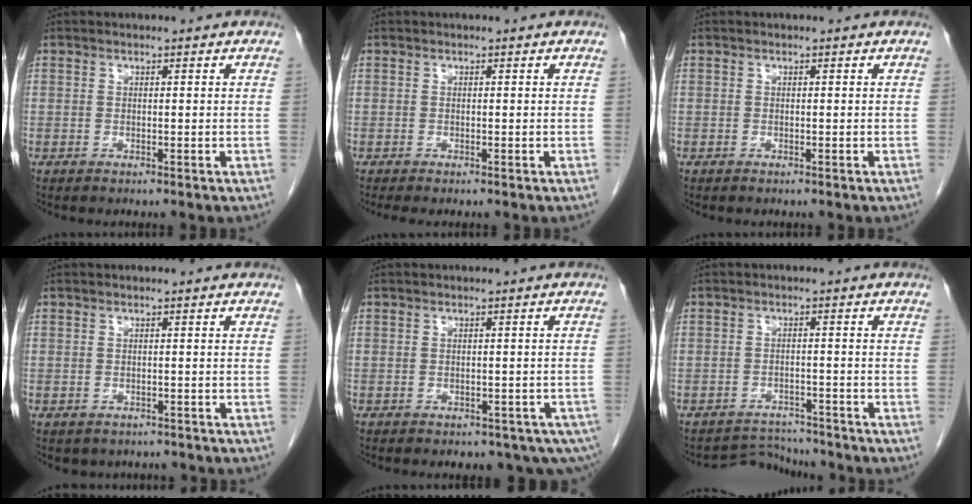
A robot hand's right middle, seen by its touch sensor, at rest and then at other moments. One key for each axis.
{"total": 0.8, "fx": -0.7, "fy": -0.1, "fz": 0.5, "tx": -0.007, "ty": -0.004, "tz": -0.009}
{"total": 0.0}
{"total": 3.1, "fx": -2.5, "fy": 1.7, "fz": 0.4, "tx": -0.008, "ty": 0.004, "tz": -0.029}
{"total": 10.0, "fx": -7.1, "fy": 4.5, "fz": 5.5, "tx": -0.079, "ty": -0.006, "tz": -0.076}
{"total": 4.0, "fx": -3.7, "fy": 0.2, "fz": -1.6, "tx": 0.028, "ty": 0.004, "tz": -0.054}